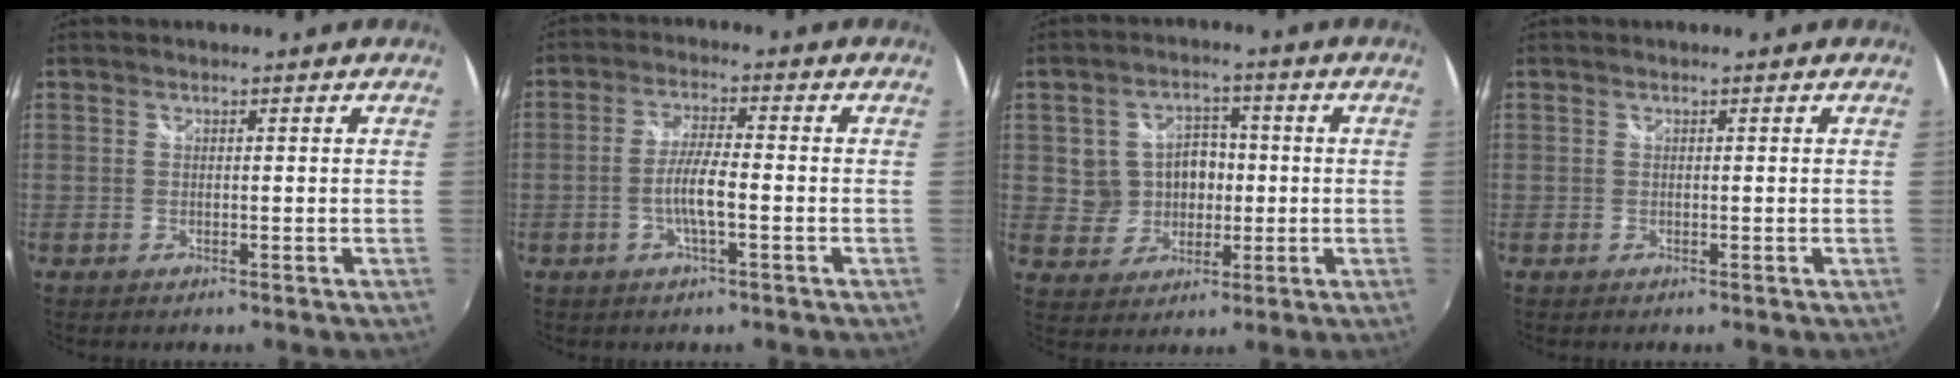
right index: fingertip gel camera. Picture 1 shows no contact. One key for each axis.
{"total": 5.6, "fx": -1.7, "fy": 0.6, "fz": 5.3, "tx": -0.103, "ty": 0.002, "tz": -0.032}
{"total": 7.8, "fx": 0.2, "fy": 7.1, "fz": 3.3, "tx": -0.069, "ty": 0.019, "tz": 0.018}
{"total": 0.0}